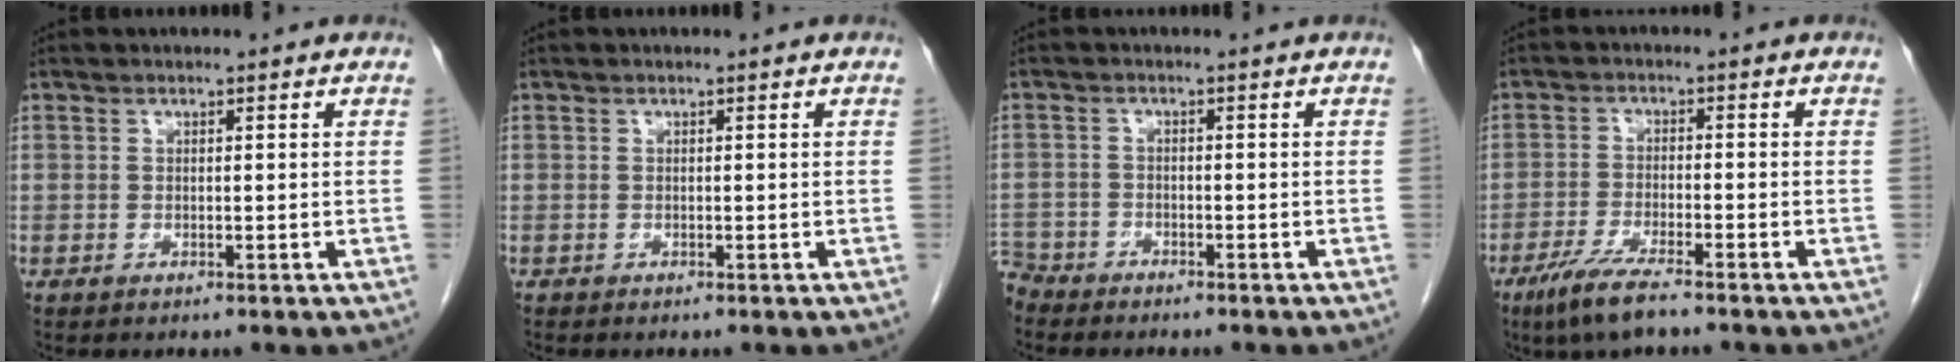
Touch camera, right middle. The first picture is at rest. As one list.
[{"total": 0.0}, {"total": 4.5, "force": [-4.2, 1.6, 0.1], "torque": [0.001, -0.006, -0.081]}, {"total": 6.4, "force": [-4.6, 0.5, 4.4], "torque": [-0.090, -0.015, -0.085]}]